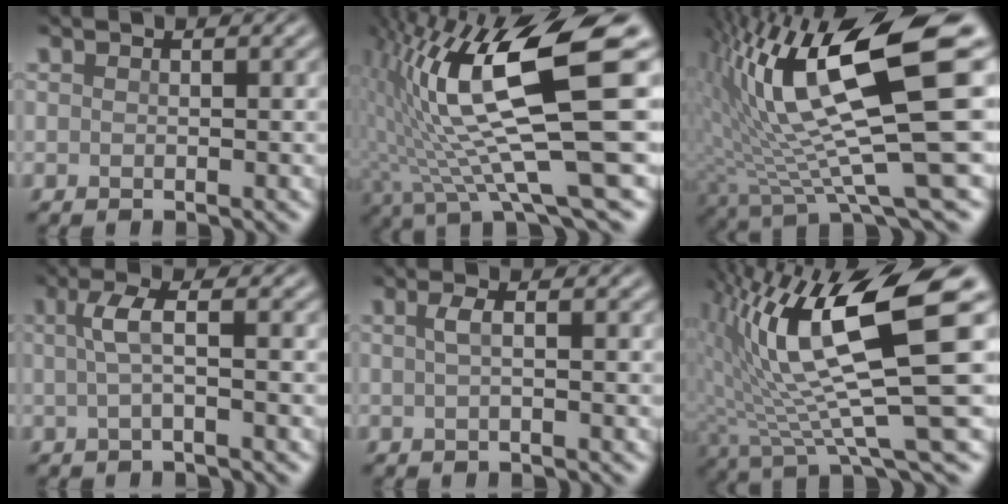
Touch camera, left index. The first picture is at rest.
{"total": 13.4, "force": [2.4, 2.8, 12.9], "torque": [-0.221, 0.005, 0.050]}
{"total": 14.2, "force": [3.6, 3.3, 13.3], "torque": [-0.238, 0.005, 0.073]}
{"total": 1.9, "force": [-0.1, 0.3, 1.9], "torque": [-0.046, 0.003, 0.003]}
{"total": 1.0, "force": [-0.1, 0.2, 1.0], "torque": [-0.025, 0.003, 0.003]}
{"total": 12.9, "force": [3.5, 2.8, 12.1], "torque": [-0.211, 0.005, 0.069]}